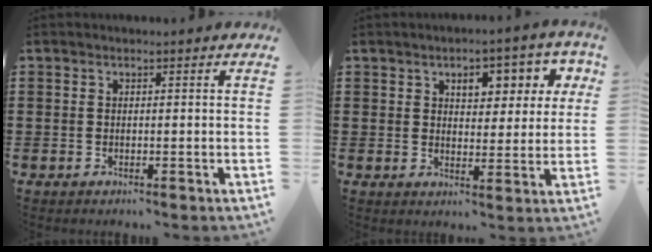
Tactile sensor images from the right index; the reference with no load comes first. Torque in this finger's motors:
{"motor_torque": [1.13, 0.33, 0.25, 0.07]}